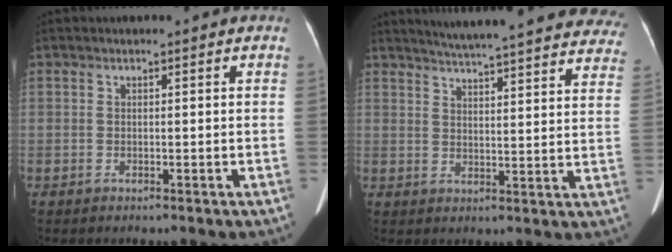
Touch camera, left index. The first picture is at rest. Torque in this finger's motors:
{"motor_torque": [0.00, -0.78, 0.34, 0.10]}